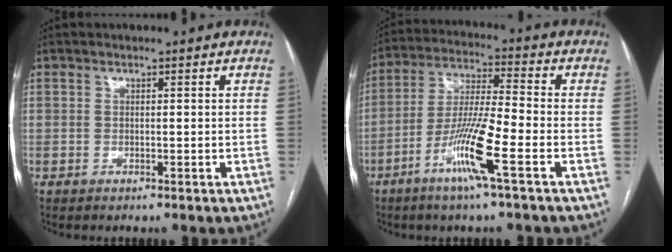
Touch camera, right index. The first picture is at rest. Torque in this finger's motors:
{"motor_torque": [1.03, -0.94, 0.35, 0.08]}